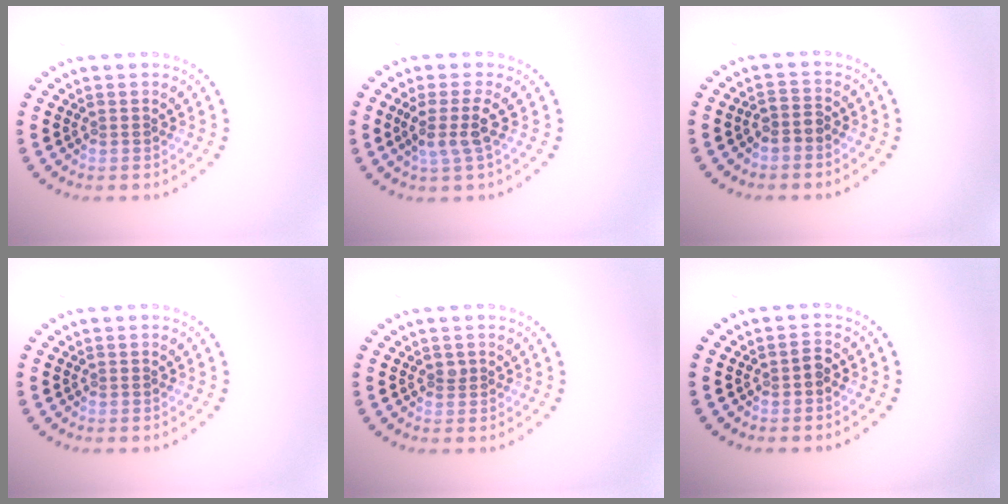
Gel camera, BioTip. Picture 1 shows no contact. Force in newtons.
{"total": 2.7, "press": 2.1, "slide": 1.6}
{"total": 1.6, "press": 1.3, "slide": 0.9}
{"total": 0.0}
{"total": 0.8, "press": 0.6, "slide": 0.5}
{"total": 1.1, "press": 1.1, "slide": 0.2}